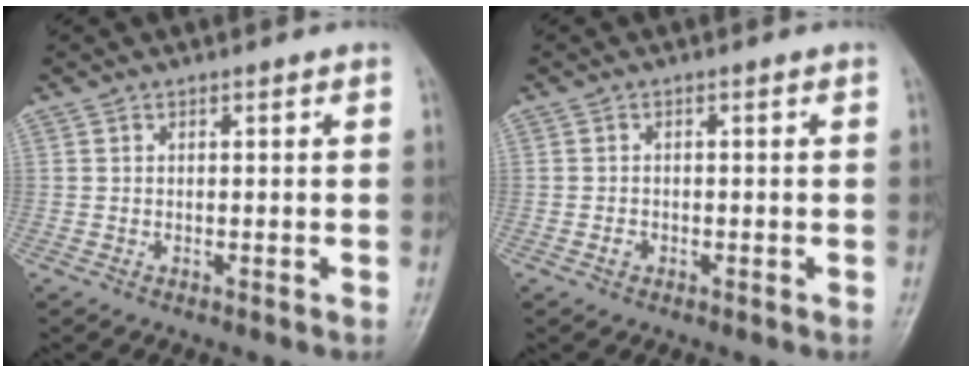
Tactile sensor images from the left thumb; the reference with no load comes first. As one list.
[{"total": 1.3, "force": [-0.6, 1.0, 0.5], "torque": [-0.007, 0.004, -0.011]}]